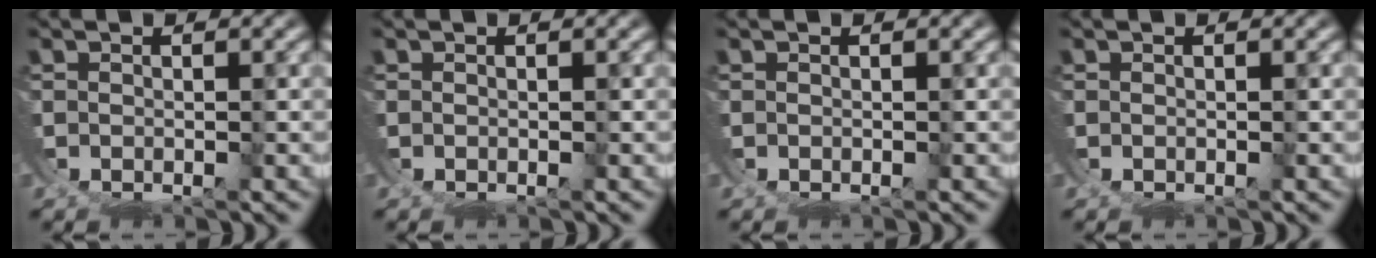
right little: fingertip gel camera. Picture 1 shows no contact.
{"total": 0.0}
{"total": 0.0}
{"total": 0.0}